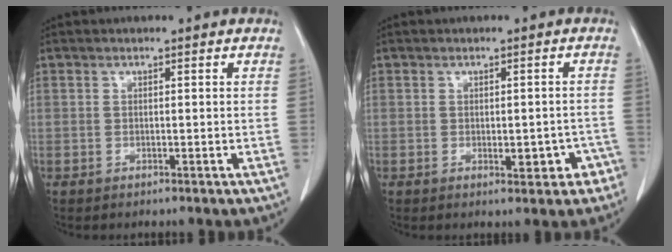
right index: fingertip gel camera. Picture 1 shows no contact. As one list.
[{"total": 4.1, "force": [-1.7, 1.9, 3.2], "torque": [-0.027, 0.009, -0.014]}]